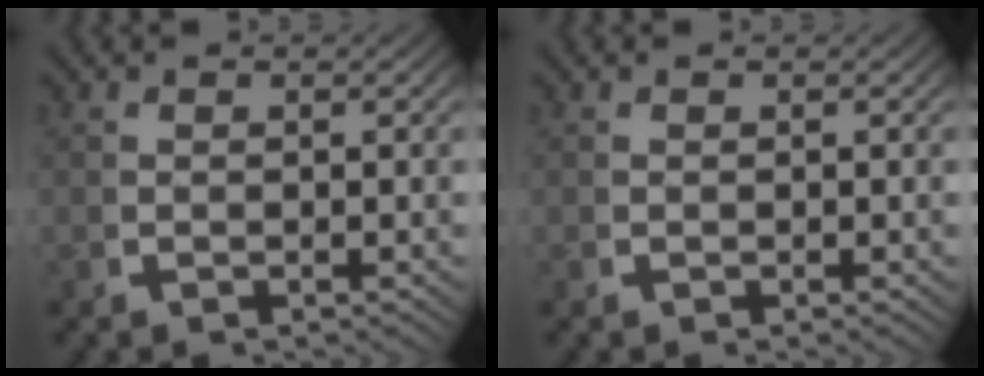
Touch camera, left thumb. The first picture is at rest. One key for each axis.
{"total": 0.0}